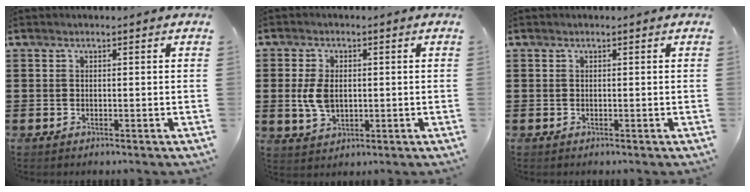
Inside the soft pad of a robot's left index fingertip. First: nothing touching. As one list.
[{"total": 5.1, "force": [0.3, 3.2, 4.0], "torque": [-0.103, 0.001, -0.001]}, {"total": 0.0}]